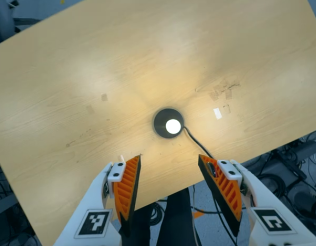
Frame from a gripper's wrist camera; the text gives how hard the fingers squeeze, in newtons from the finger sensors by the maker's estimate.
{"total": 0.0}